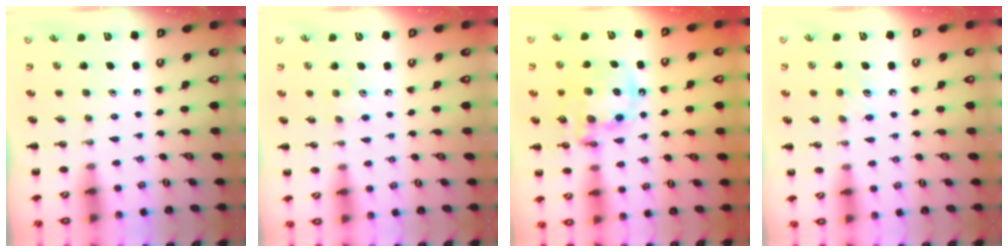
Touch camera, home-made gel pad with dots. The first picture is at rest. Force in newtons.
{"total": 2.9, "press": 2.9, "slide": 0.6}
{"total": 15.3, "press": 14.9, "slide": 3.3}
{"total": 5.6, "press": 5.4, "slide": 1.4}